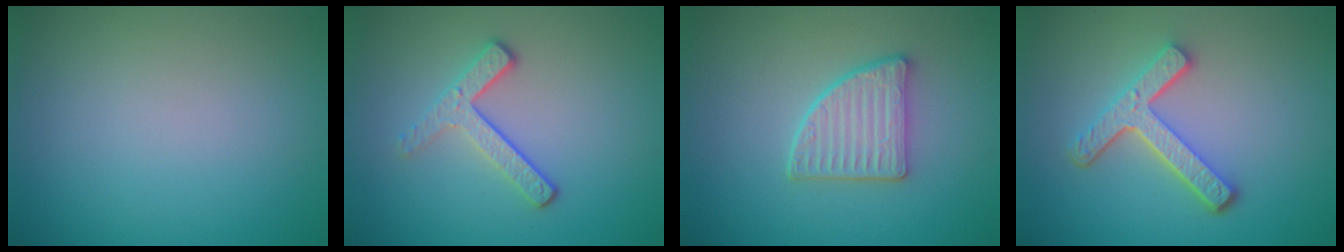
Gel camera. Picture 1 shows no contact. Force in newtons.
{"total": 3.2, "press": 2.4, "slide": 2.0}
{"total": 3.5, "press": 3.2, "slide": 1.5}
{"total": 4.4, "press": 3.3, "slide": 2.9}